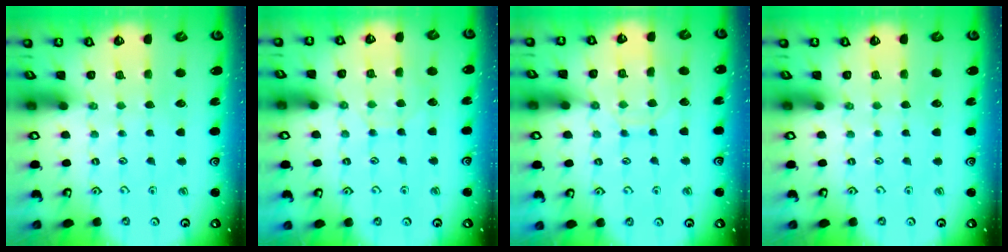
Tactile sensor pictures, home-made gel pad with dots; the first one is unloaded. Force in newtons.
{"total": 3.1, "press": 3.1, "slide": 0.4}
{"total": 9.3, "press": 9.2, "slide": 0.8}
{"total": 0.0}